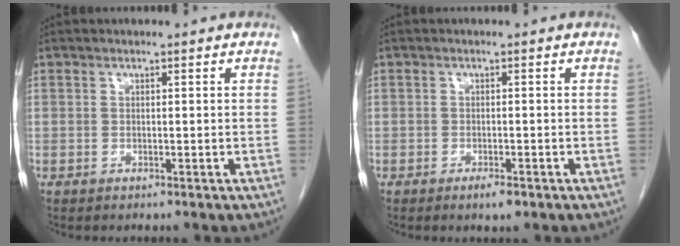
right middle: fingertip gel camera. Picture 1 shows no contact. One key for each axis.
{"total": 0.7, "fx": -0.5, "fy": 0.1, "fz": 0.5, "tx": -0.012, "ty": -0.003, "tz": -0.005}